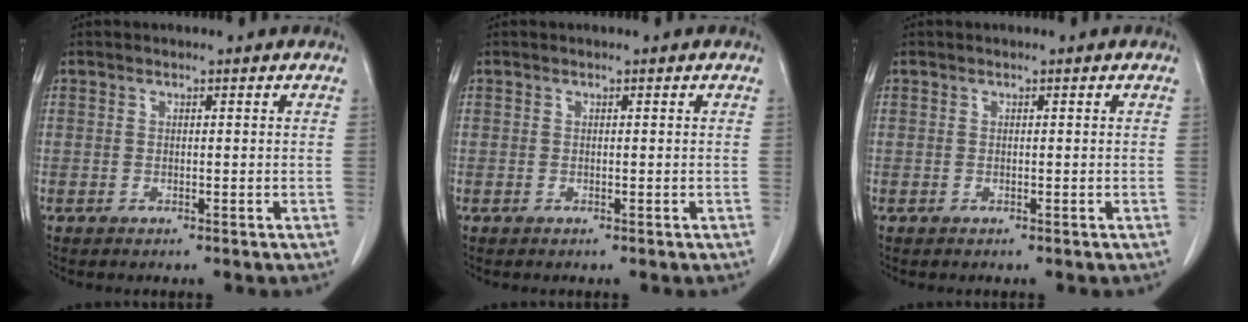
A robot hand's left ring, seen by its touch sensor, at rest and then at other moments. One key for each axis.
{"total": 0.0}
{"total": 0.0}